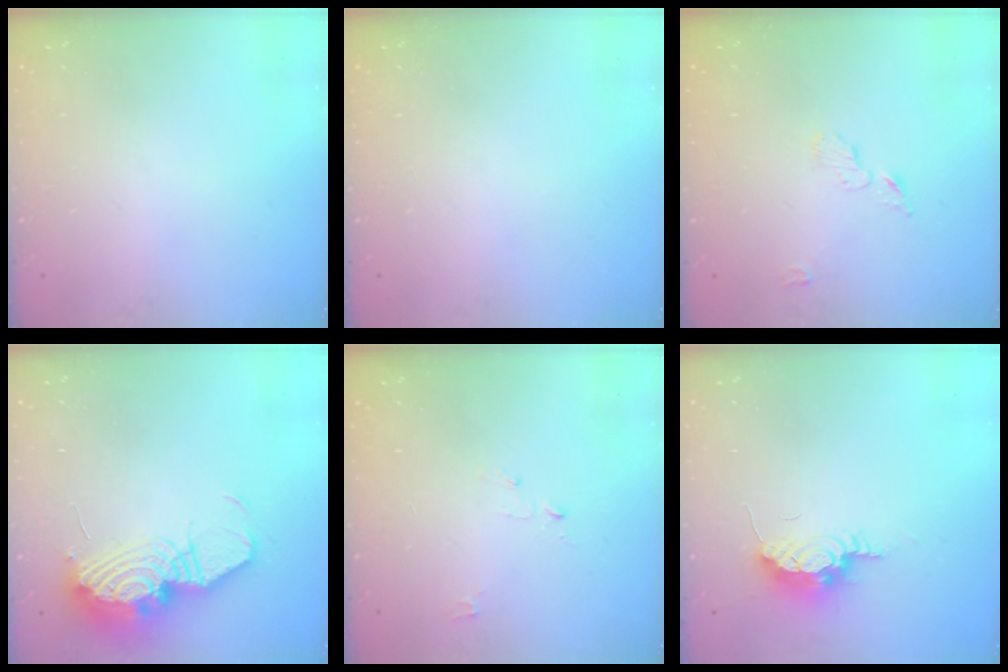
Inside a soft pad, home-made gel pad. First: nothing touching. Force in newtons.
{"total": 0.0}
{"total": 4.0, "press": 4.0, "slide": 0.5}
{"total": 16.1, "press": 16.0, "slide": 1.3}
{"total": 2.7, "press": 2.6, "slide": 0.3}
{"total": 14.9, "press": 9.9, "slide": 11.1}